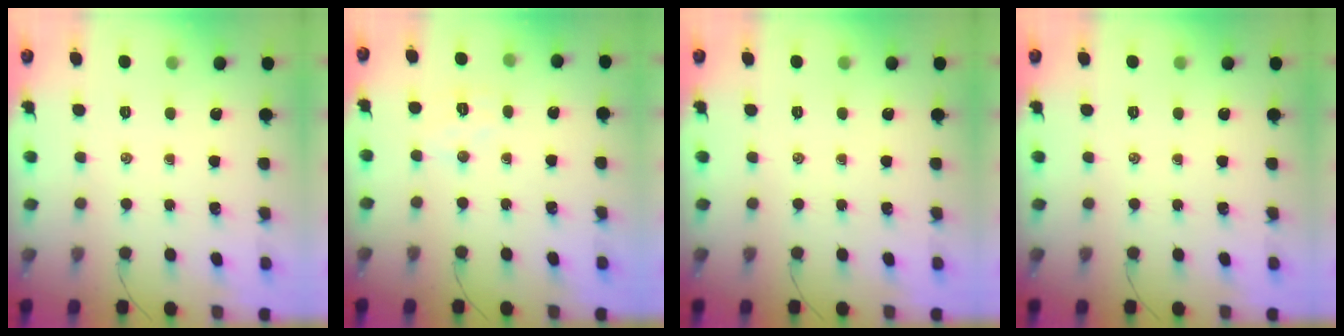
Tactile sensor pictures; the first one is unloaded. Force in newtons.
{"total": 5.8, "press": 5.7, "slide": 1.1}
{"total": 0.0}
{"total": 0.0}